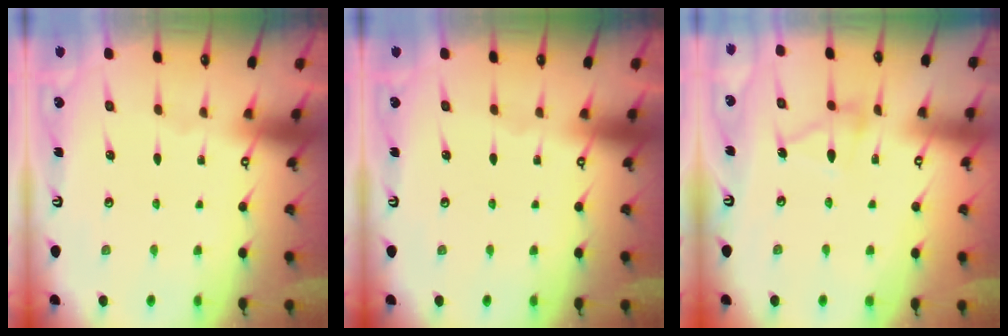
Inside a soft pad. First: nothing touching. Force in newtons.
{"total": 0.0}
{"total": 7.1, "press": 7.1, "slide": 0.6}